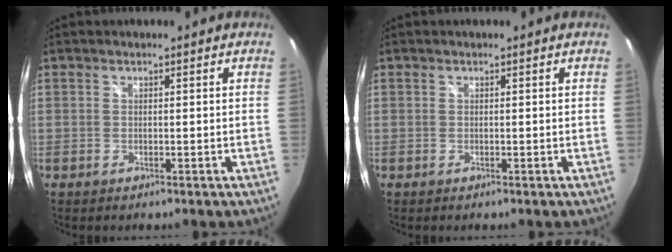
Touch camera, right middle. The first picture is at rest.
{"total": 0.0}